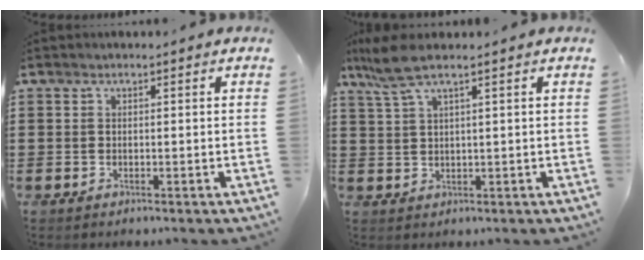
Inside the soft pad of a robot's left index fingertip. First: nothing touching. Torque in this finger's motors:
{"motor_torque": [0.24, 0.77, 0.12, 0.01]}